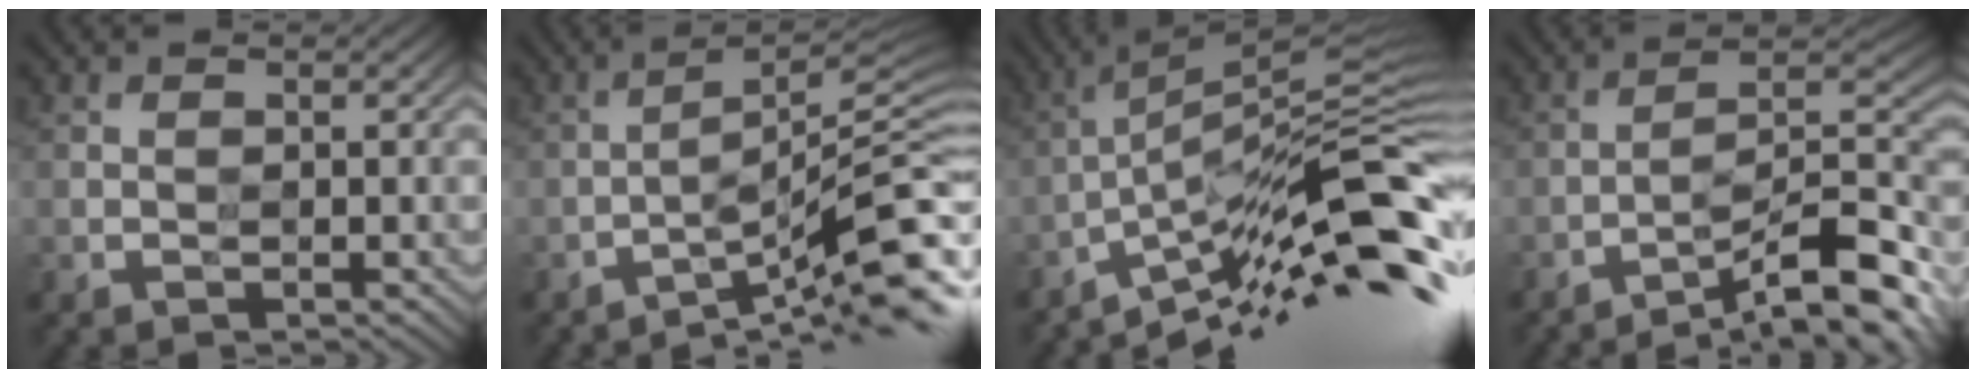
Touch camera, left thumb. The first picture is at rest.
{"total": 9.5, "force": [-6.5, 0.7, 6.9], "torque": [-0.091, 0.024, -0.108]}
{"total": 12.9, "force": [-7.5, 1.5, 10.4], "torque": [-0.178, 0.022, -0.135]}
{"total": 12.8, "force": [-10.2, 2.2, 7.5], "torque": [-0.114, 0.020, -0.168]}